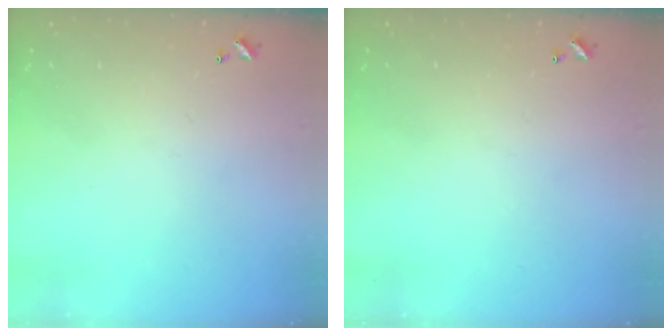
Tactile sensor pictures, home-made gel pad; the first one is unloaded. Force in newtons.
{"total": 0.0}